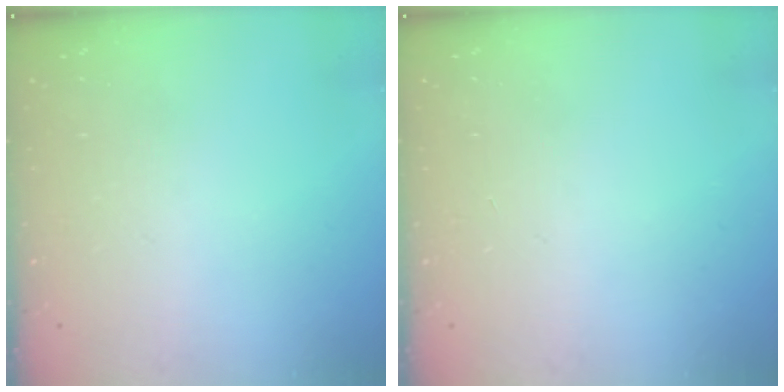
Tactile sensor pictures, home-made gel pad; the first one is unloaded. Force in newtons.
{"total": 0.0}